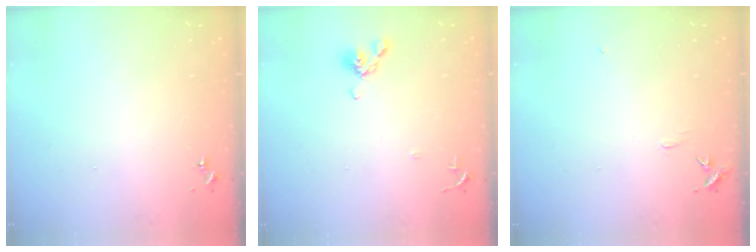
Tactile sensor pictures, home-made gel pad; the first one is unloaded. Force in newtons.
{"total": 8.7, "press": 8.5, "slide": 1.8}
{"total": 5.8, "press": 5.8, "slide": 0.6}